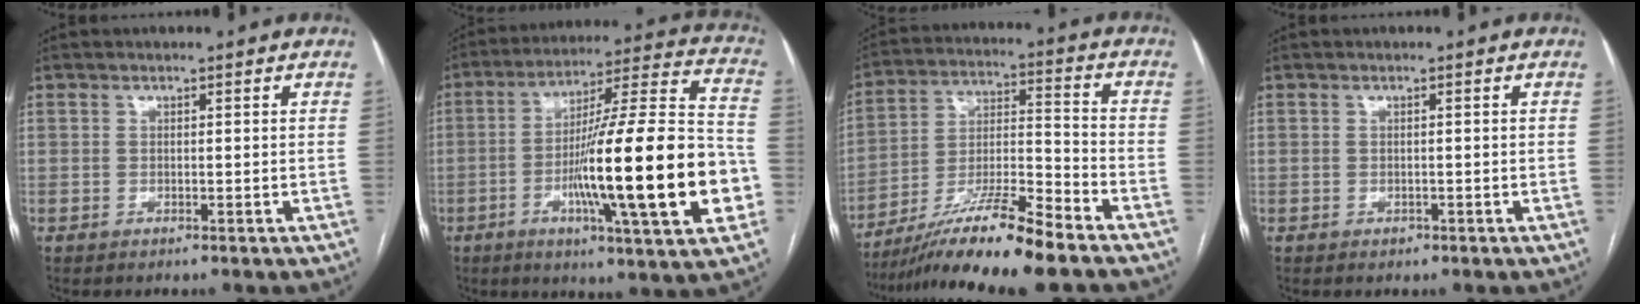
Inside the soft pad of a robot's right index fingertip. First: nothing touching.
{"total": 25.9, "force": [-6.1, 1.5, 25.1], "torque": [-0.353, -0.003, -0.100]}
{"total": 14.8, "force": [-11.6, -0.4, 9.2], "torque": [-0.164, -0.013, -0.205]}
{"total": 0.7, "force": [-0.4, 0.5, 0.2], "torque": [-0.003, 0.002, -0.004]}